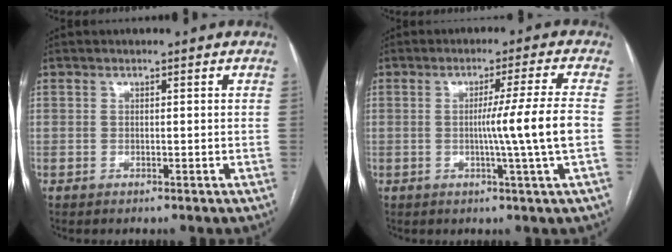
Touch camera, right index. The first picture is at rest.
{"total": 8.0, "force": [-0.9, -2.5, 7.5], "torque": [-0.116, -0.006, -0.008]}